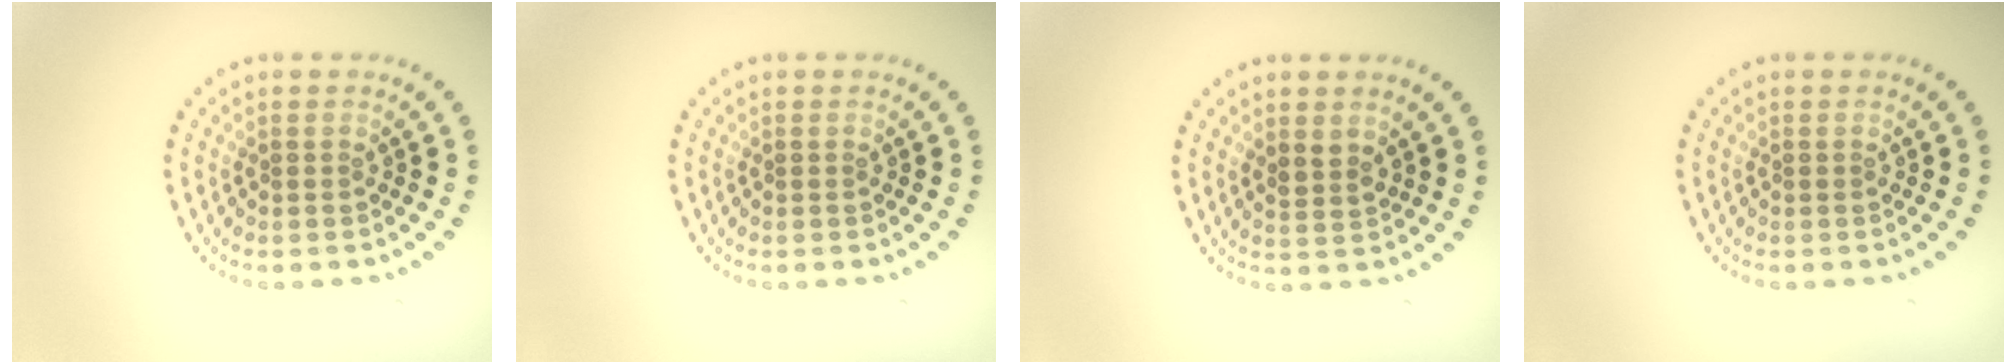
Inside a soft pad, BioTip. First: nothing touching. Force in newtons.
{"total": 0.0}
{"total": 1.5, "press": 1.3, "slide": 0.8}
{"total": 0.0}